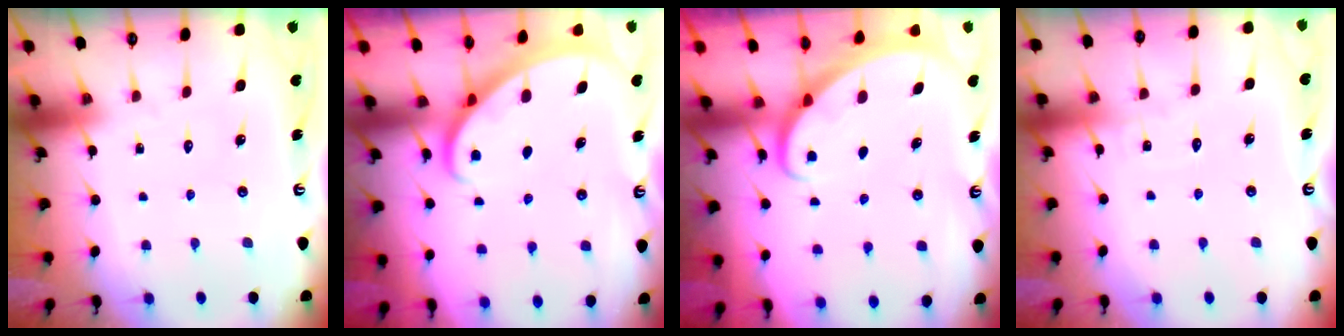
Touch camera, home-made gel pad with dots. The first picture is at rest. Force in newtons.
{"total": 1.8, "press": 1.8, "slide": 0.1}
{"total": 2.3, "press": 2.3, "slide": 0.1}
{"total": 2.4, "press": 2.4, "slide": 0.2}